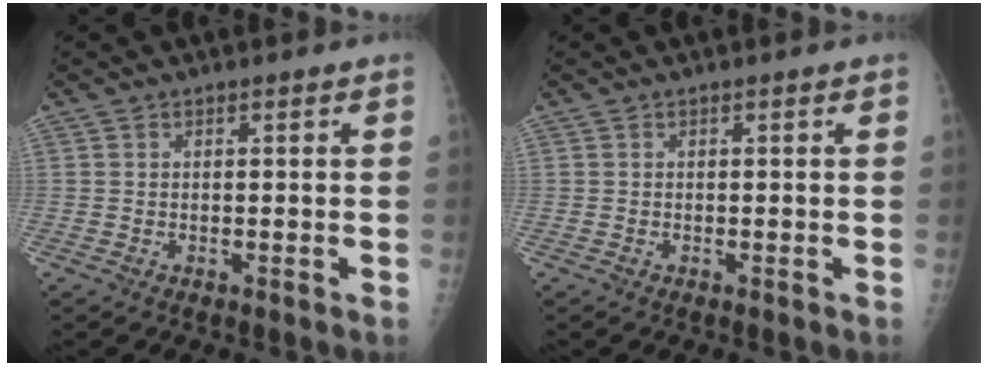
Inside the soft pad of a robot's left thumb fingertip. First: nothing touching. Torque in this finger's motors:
{"motor_torque": [0.12, 0.05, 0.08, 0.05, 0.00]}